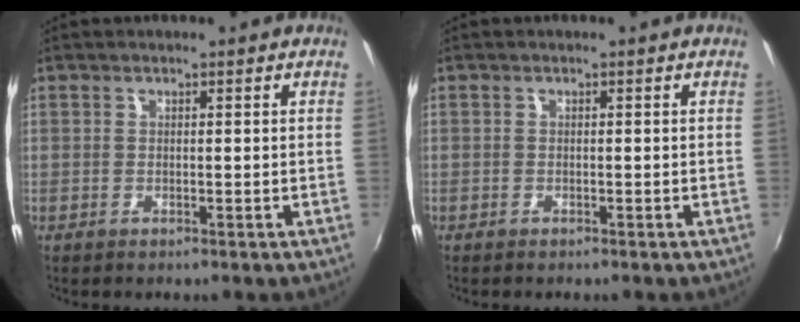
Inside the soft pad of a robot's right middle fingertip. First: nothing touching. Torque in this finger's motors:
{"motor_torque": [0.57, -0.55, -0.29, -0.21]}